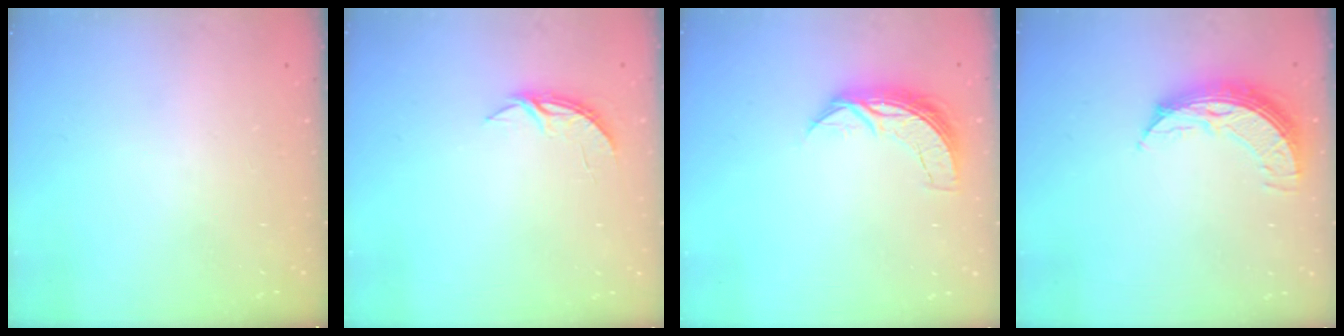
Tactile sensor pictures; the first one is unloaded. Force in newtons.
{"total": 4.2, "press": 4.2, "slide": 0.3}
{"total": 7.1, "press": 7.1, "slide": 0.4}
{"total": 9.0, "press": 9.0, "slide": 0.9}